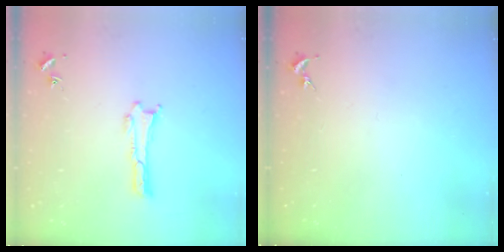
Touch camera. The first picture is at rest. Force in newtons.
{"total": 0.0}